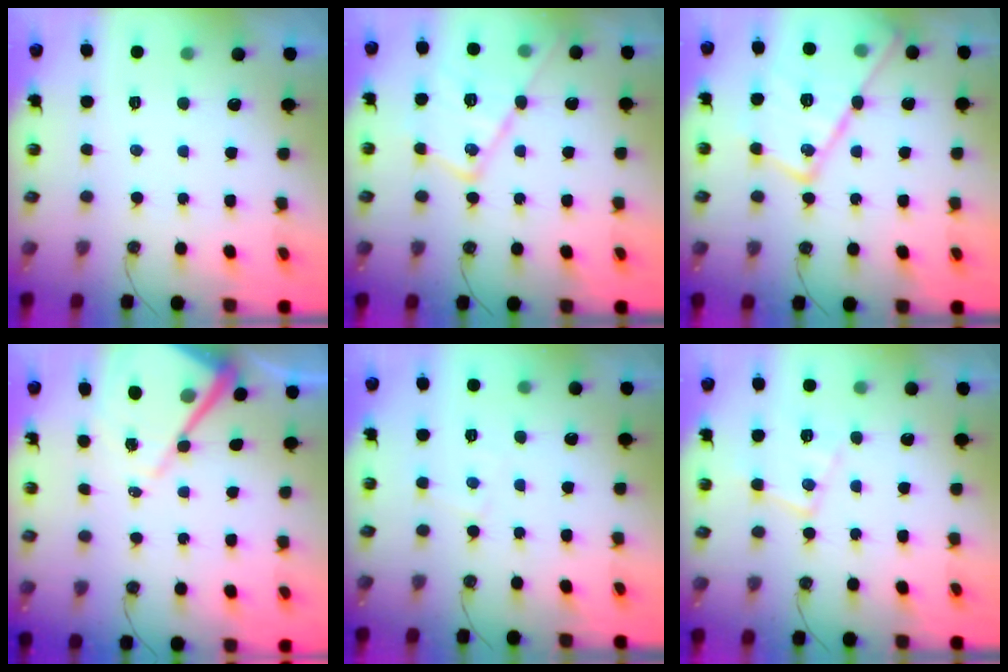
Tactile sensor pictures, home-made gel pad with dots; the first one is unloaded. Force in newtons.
{"total": 16.5, "press": 16.5, "slide": 1.6}
{"total": 22.5, "press": 22.4, "slide": 2.1}
{"total": 12.3, "press": 12.2, "slide": 1.0}
{"total": 3.7, "press": 3.6, "slide": 0.6}
{"total": 12.3, "press": 12.3, "slide": 0.7}